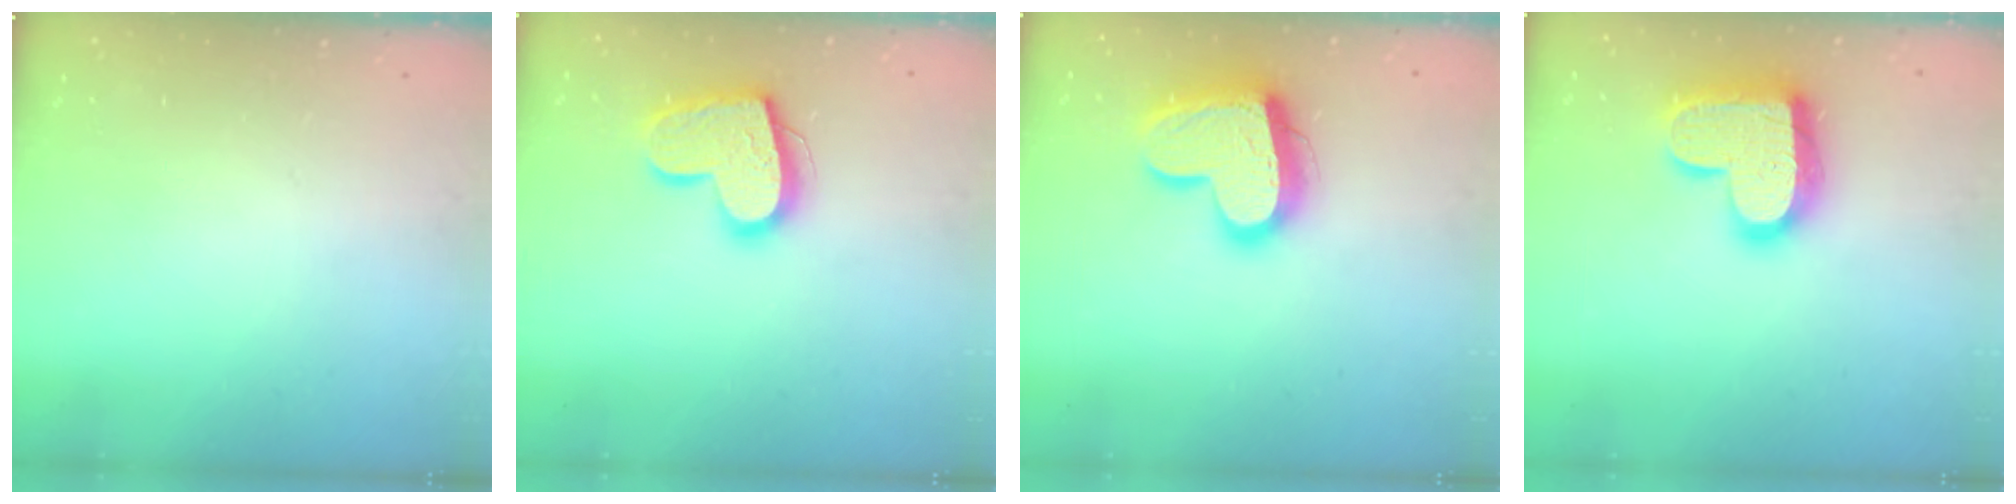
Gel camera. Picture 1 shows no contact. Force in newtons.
{"total": 16.9, "press": 16.9, "slide": 1.3}
{"total": 18.7, "press": 18.6, "slide": 1.6}
{"total": 19.2, "press": 19.2, "slide": 1.3}